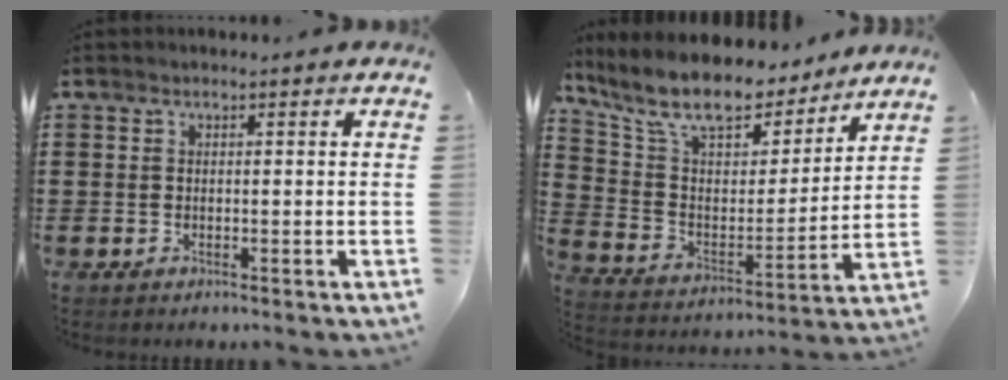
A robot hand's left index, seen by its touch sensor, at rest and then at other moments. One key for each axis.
{"total": 11.1, "fx": 9.5, "fy": 3.0, "fz": 4.8, "tx": -0.137, "ty": -0.057, "tz": 0.168}